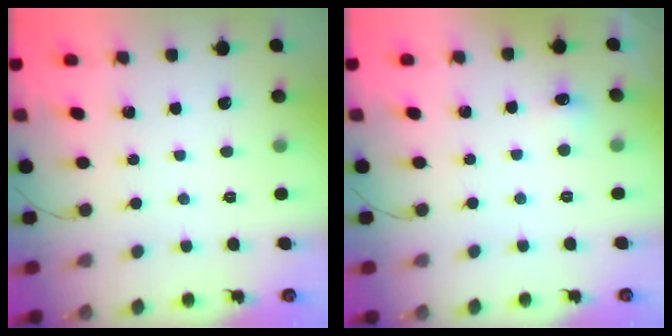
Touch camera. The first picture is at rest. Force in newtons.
{"total": 4.7, "press": 4.6, "slide": 1.0}